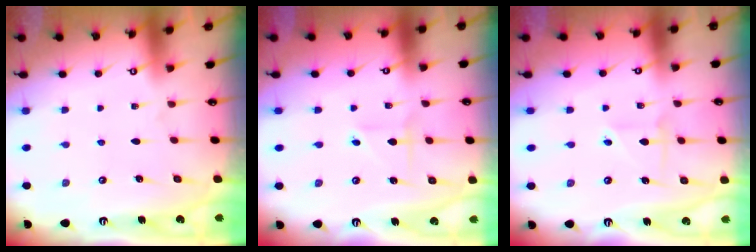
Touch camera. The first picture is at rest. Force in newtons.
{"total": 1.8, "press": 1.8, "slide": 0.2}
{"total": 3.1, "press": 3.0, "slide": 0.9}